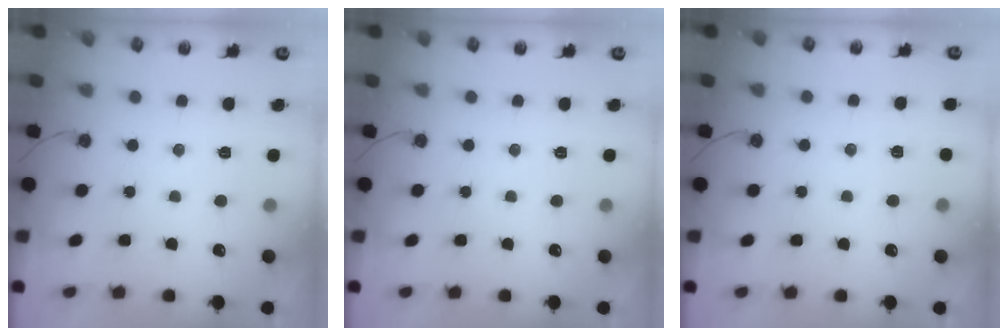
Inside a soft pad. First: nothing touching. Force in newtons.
{"total": 0.0}
{"total": 2.9, "press": 2.9, "slide": 0.2}